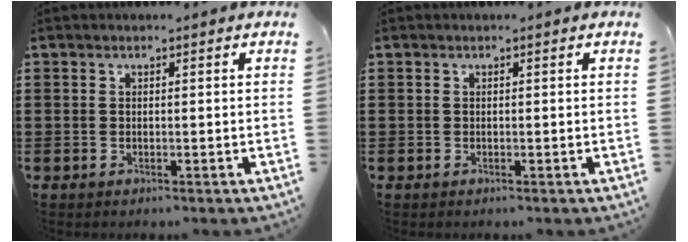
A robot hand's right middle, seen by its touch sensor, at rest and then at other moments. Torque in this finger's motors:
{"motor_torque": [-0.87, -1.16, -0.05, -0.01]}